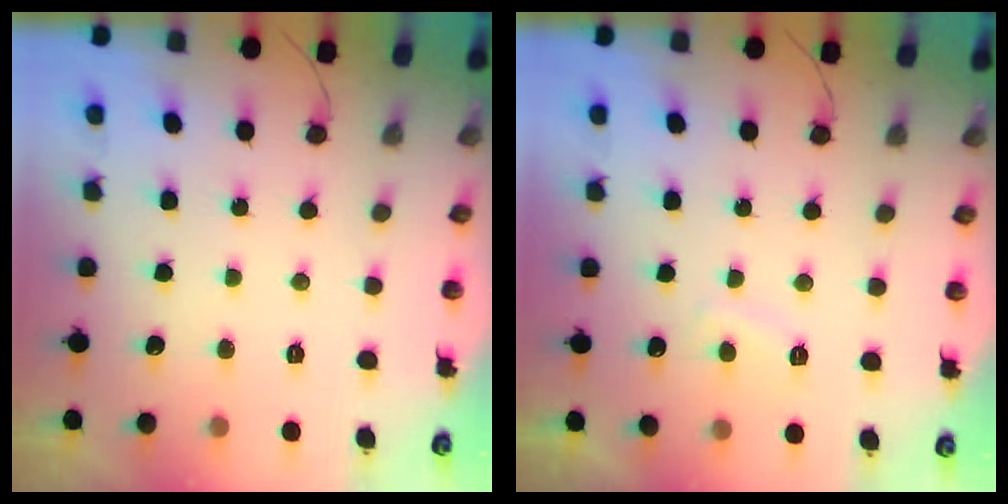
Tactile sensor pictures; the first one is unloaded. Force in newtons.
{"total": 2.8, "press": 2.7, "slide": 0.6}